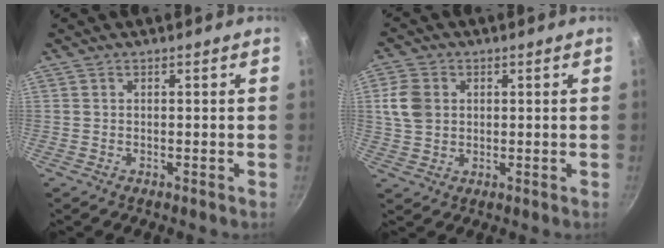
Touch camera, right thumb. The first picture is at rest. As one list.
[{"total": 6.6, "force": [1.2, 5.3, 3.9], "torque": [-0.064, 0.003, 0.023]}]